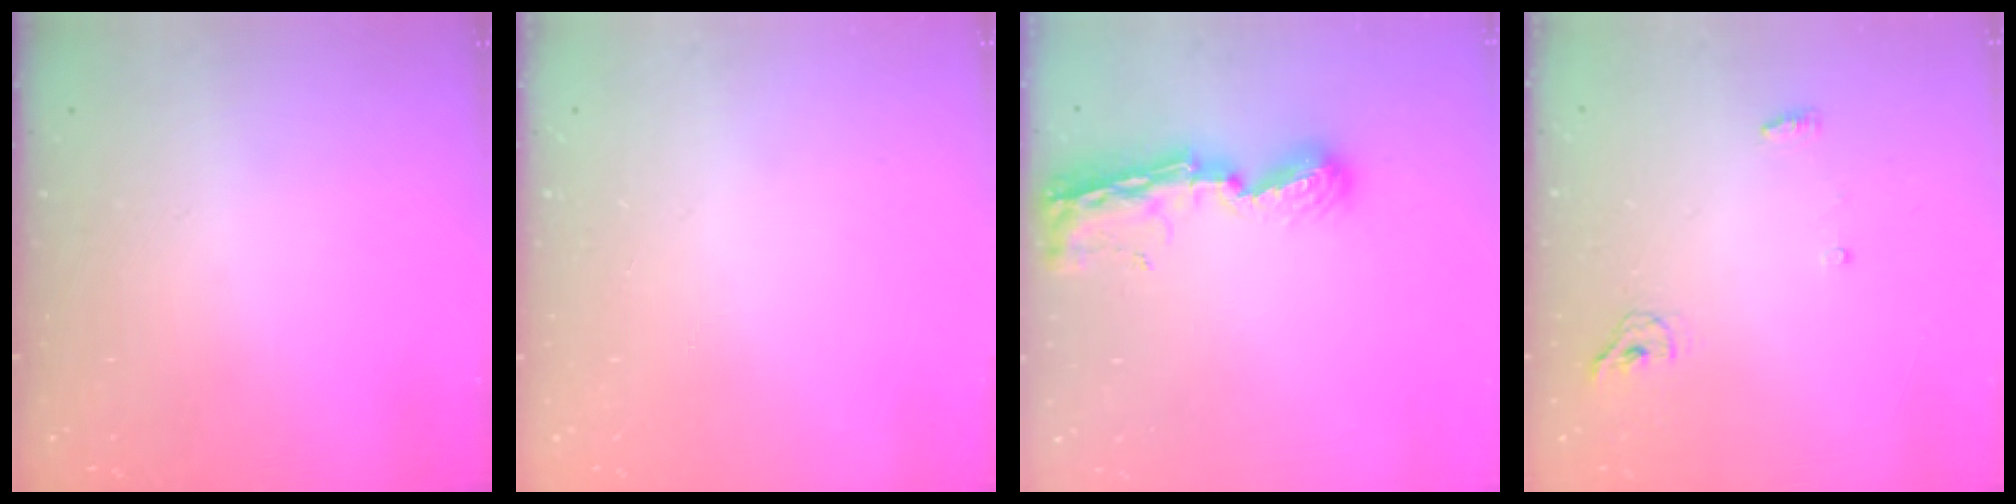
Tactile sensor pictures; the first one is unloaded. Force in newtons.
{"total": 0.0}
{"total": 9.3, "press": 9.3, "slide": 1.0}
{"total": 4.4, "press": 4.3, "slide": 1.1}